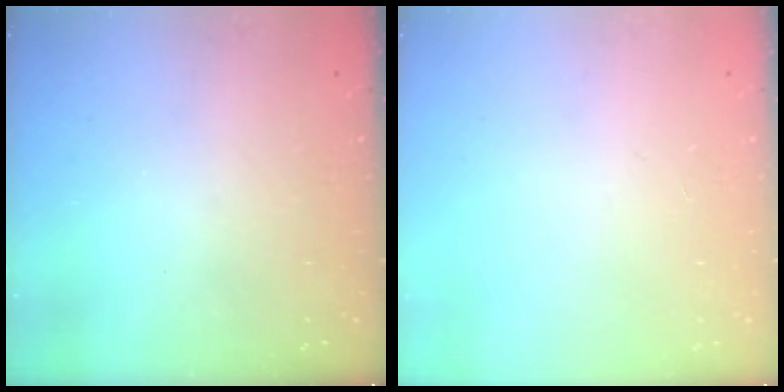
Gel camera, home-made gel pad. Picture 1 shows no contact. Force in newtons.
{"total": 0.0}